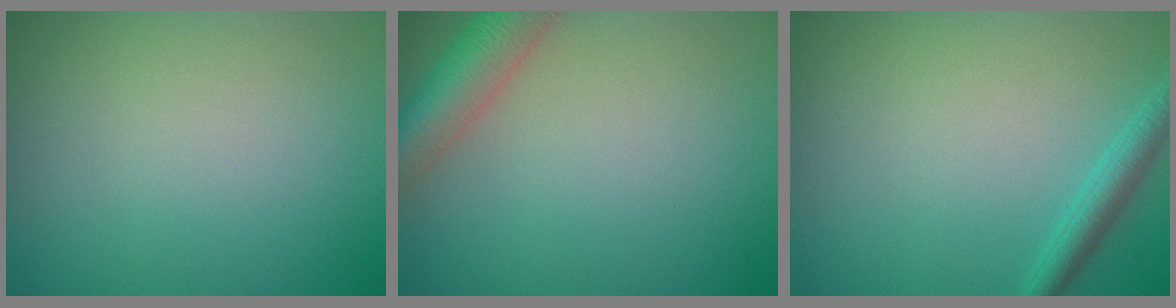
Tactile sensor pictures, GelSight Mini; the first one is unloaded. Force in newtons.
{"total": 5.0, "press": 5.0, "slide": 0.3}
{"total": 2.1, "press": 2.1, "slide": 0.1}